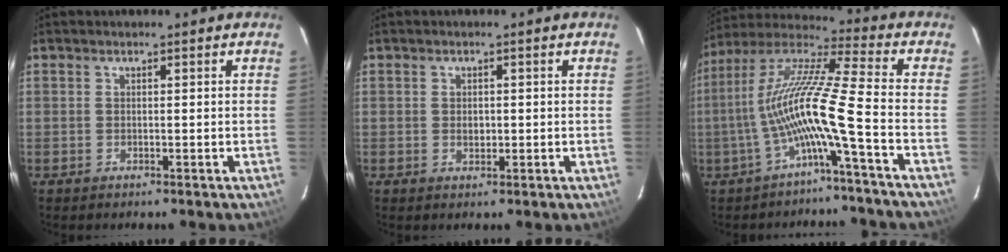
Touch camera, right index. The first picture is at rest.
{"total": 1.7, "force": [-0.1, 1.3, 1.1], "torque": [-0.018, 0.001, -0.001]}
{"total": 13.2, "force": [-4.6, -1.2, 12.3], "torque": [-0.228, 0.003, -0.092]}